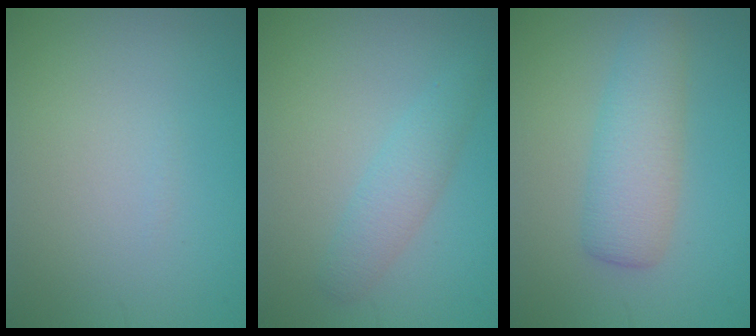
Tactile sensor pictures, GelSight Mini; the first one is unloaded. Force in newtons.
{"total": 2.3, "press": 2.3, "slide": 0.0}
{"total": 4.2, "press": 4.2, "slide": 0.1}